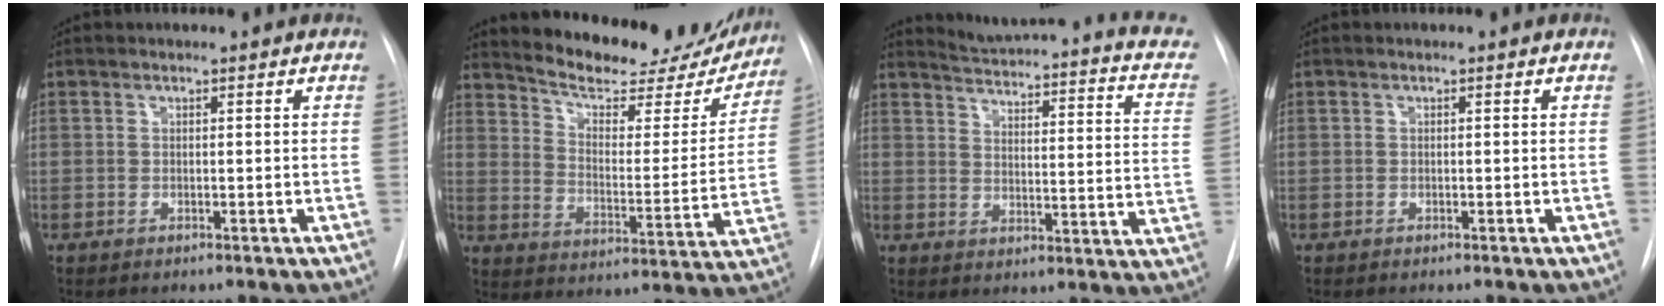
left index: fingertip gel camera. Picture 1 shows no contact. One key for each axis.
{"total": 21.4, "fx": 19.6, "fy": 5.4, "fz": 6.4, "tx": -0.082, "ty": -0.042, "tz": 0.259}
{"total": 18.5, "fx": 15.4, "fy": 2.4, "fz": 10.1, "tx": -0.137, "ty": -0.050, "tz": 0.168}
{"total": 0.0}